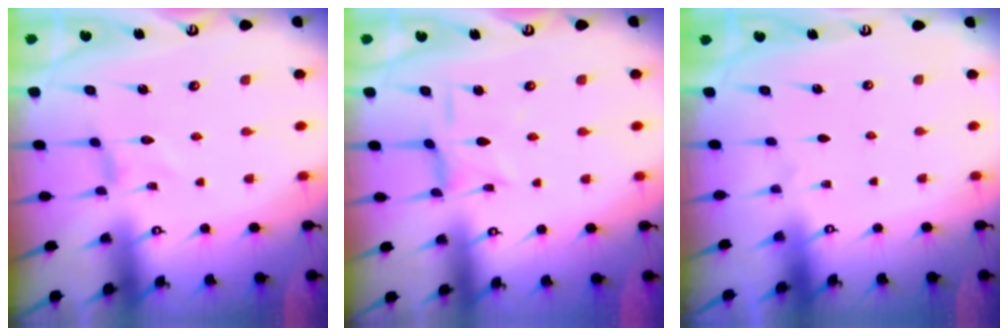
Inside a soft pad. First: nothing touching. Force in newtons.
{"total": 2.6, "press": 2.5, "slide": 0.5}
{"total": 0.0}